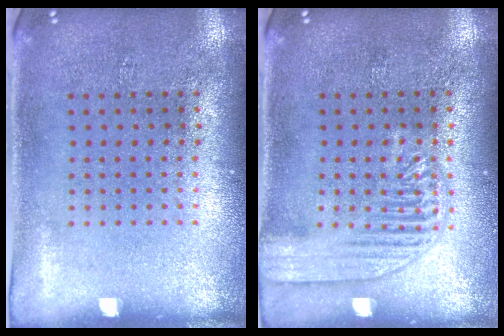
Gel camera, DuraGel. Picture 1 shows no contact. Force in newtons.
{"total": 2.8, "press": 2.8, "slide": 0.4}